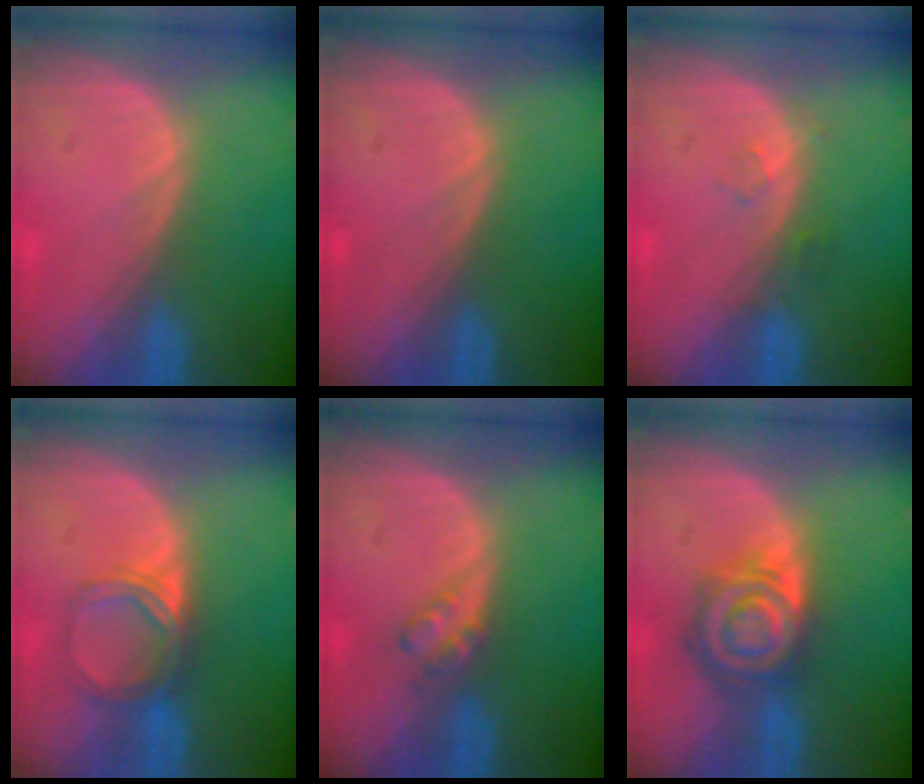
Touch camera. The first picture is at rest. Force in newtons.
{"total": 0.0}
{"total": 1.4, "press": 1.4, "slide": 0.1}
{"total": 5.0, "press": 4.6, "slide": 1.9}
{"total": 2.4, "press": 2.4, "slide": 0.2}
{"total": 8.0, "press": 7.1, "slide": 3.7}